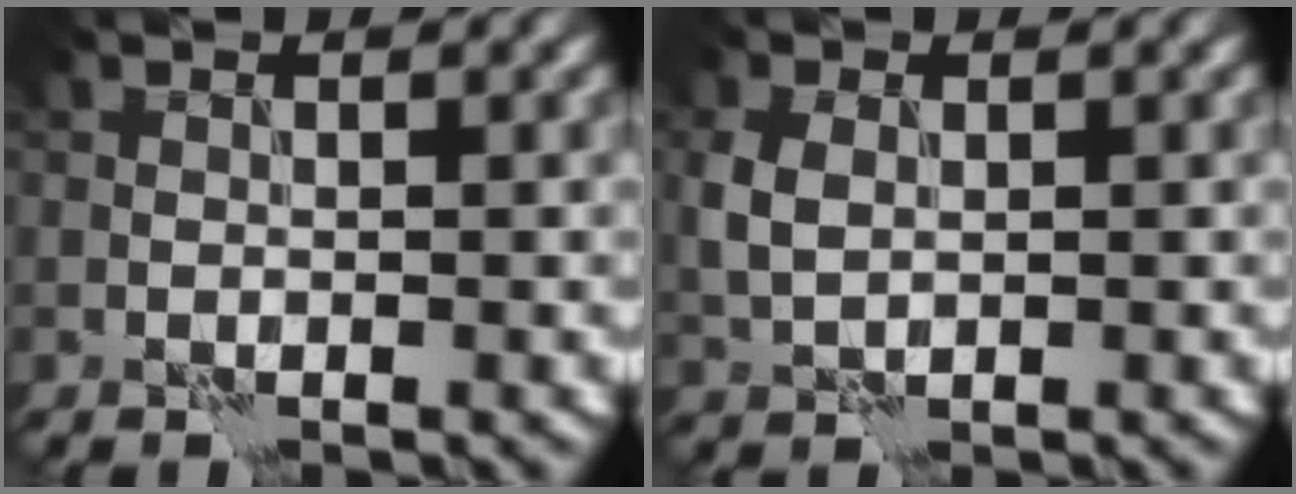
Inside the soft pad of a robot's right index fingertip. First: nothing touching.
{"total": 2.6, "force": [0.3, 1.9, 1.8], "torque": [-0.048, 0.004, 0.005]}